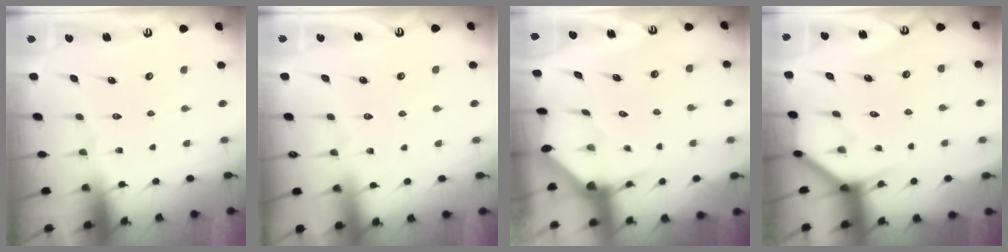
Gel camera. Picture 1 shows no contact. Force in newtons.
{"total": 1.4, "press": 1.3, "slide": 0.3}
{"total": 3.3, "press": 3.3, "slide": 0.3}
{"total": 3.7, "press": 3.7, "slide": 0.3}